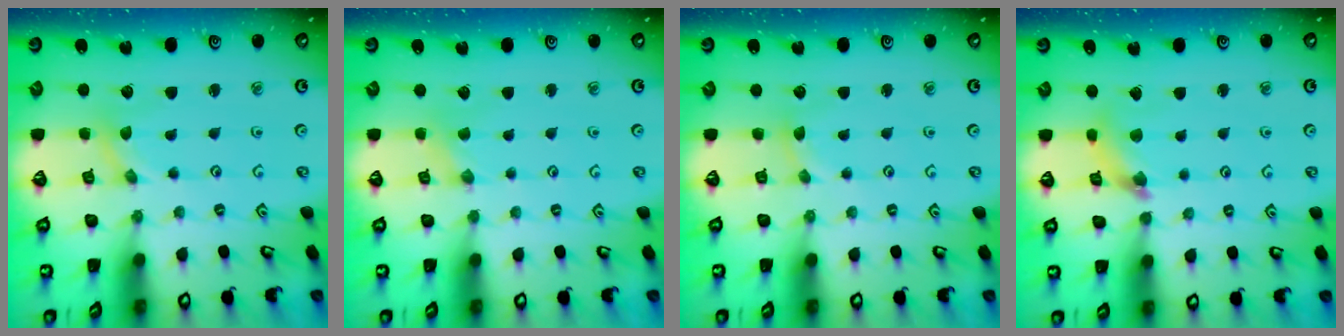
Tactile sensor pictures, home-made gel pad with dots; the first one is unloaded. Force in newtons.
{"total": 0.0}
{"total": 2.3, "press": 2.3, "slide": 0.3}
{"total": 5.4, "press": 5.3, "slide": 0.6}